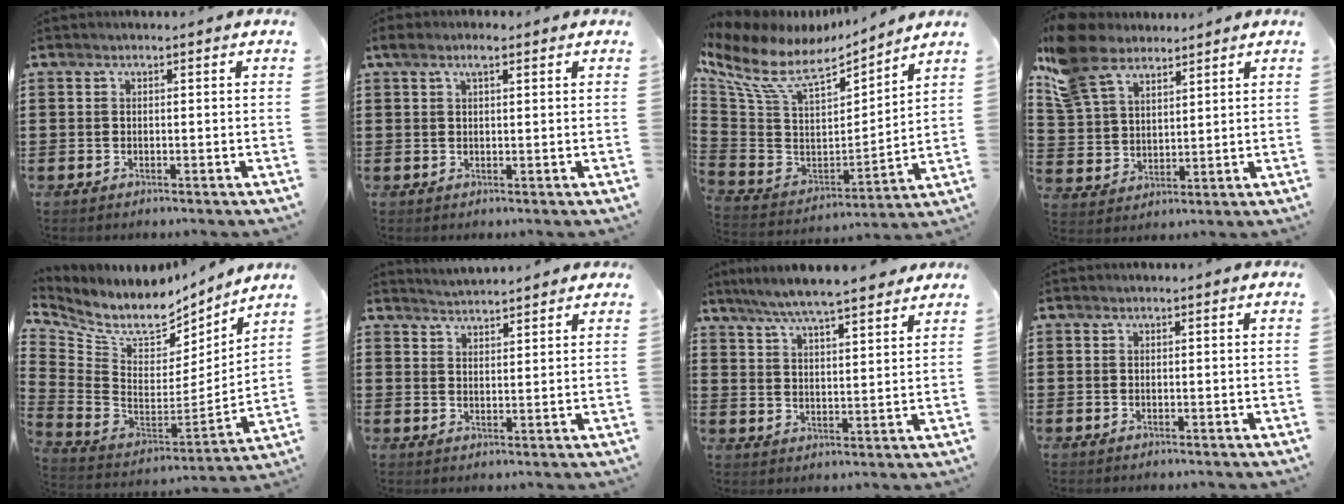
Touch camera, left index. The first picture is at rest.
{"total": 2.8, "force": [1.6, 0.9, 2.1], "torque": [-0.044, 0.006, 0.028]}
{"total": 11.4, "force": [7.9, 4.6, 6.8], "torque": [-0.170, -0.050, 0.137]}
{"total": 9.9, "force": [7.5, 4.9, 4.3], "torque": [-0.123, -0.007, 0.144]}
{"total": 8.0, "force": [6.4, 3.7, 3.1], "torque": [-0.084, -0.060, 0.110]}
{"total": 2.8, "force": [2.8, 0.2, -0.3], "torque": [-0.004, -0.008, 0.051]}
{"total": 6.4, "force": [5.9, 0.2, 2.6], "torque": [-0.070, -0.021, 0.105]}
{"total": 0.0}